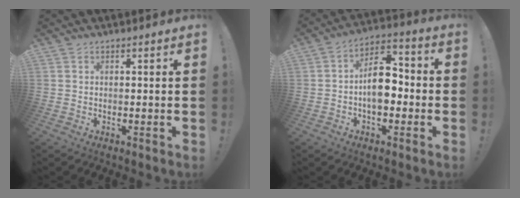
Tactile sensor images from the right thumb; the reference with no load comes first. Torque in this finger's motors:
{"motor_torque": [1.46, 1.38, 1.01, -0.26, 0.12]}